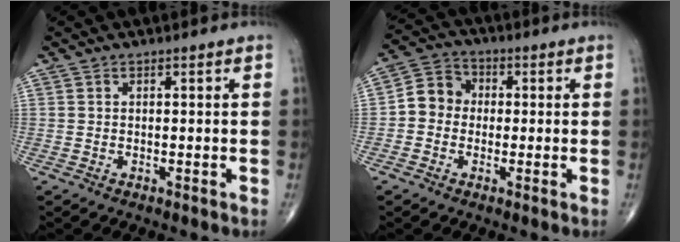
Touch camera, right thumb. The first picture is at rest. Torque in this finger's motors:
{"motor_torque": [0.52, 1.29, 0.45, -0.19, 0.02]}